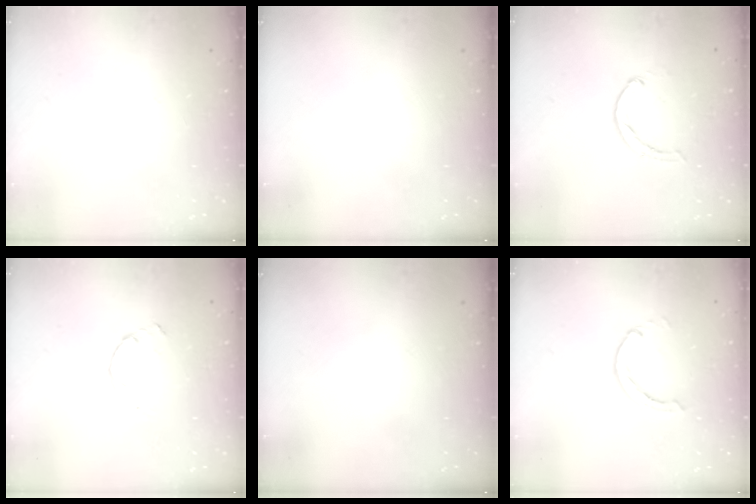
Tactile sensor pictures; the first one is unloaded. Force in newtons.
{"total": 0.0}
{"total": 1.9, "press": 1.9, "slide": 0.3}
{"total": 0.9, "press": 0.9, "slide": 0.3}
{"total": 0.0}
{"total": 0.0}